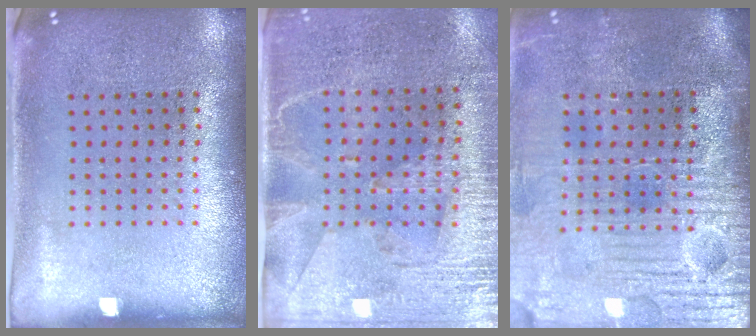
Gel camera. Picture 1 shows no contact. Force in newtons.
{"total": 2.9, "press": 2.6, "slide": 1.4}
{"total": 4.6, "press": 4.1, "slide": 2.1}